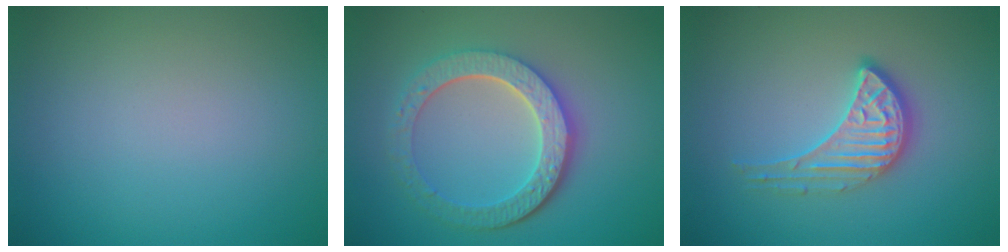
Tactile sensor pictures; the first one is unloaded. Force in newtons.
{"total": 5.8, "press": 4.5, "slide": 3.6}
{"total": 3.2, "press": 2.9, "slide": 1.2}